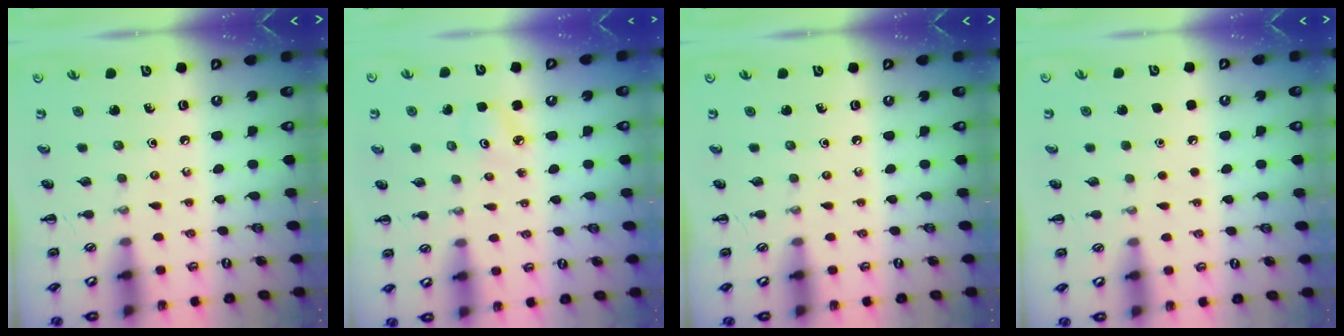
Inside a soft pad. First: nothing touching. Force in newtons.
{"total": 3.5, "press": 3.4, "slide": 1.1}
{"total": 0.0}
{"total": 1.6, "press": 1.6, "slide": 0.1}